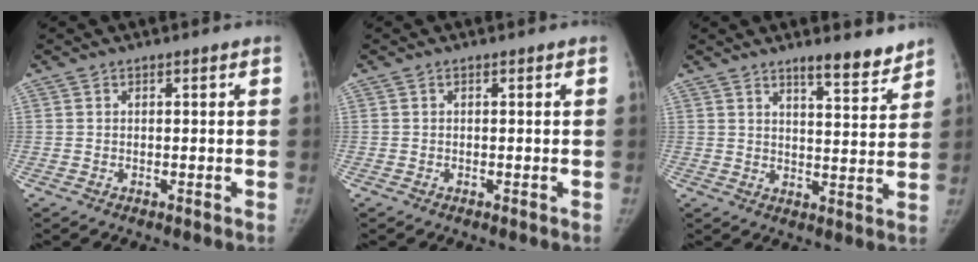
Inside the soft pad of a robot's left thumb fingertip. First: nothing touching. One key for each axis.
{"total": 0.0}
{"total": 7.1, "fx": 5.9, "fy": 1.3, "fz": 3.8, "tx": -0.038, "ty": -0.047, "tz": 0.087}